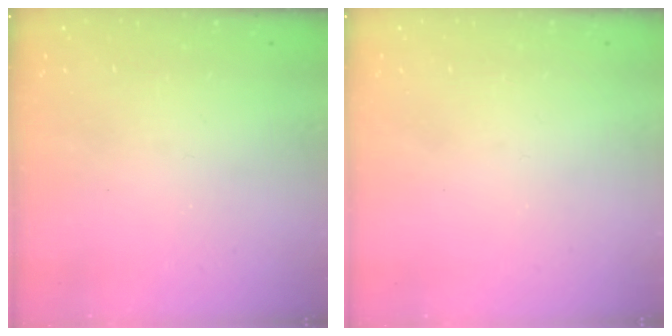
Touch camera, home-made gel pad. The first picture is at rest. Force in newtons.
{"total": 0.0}